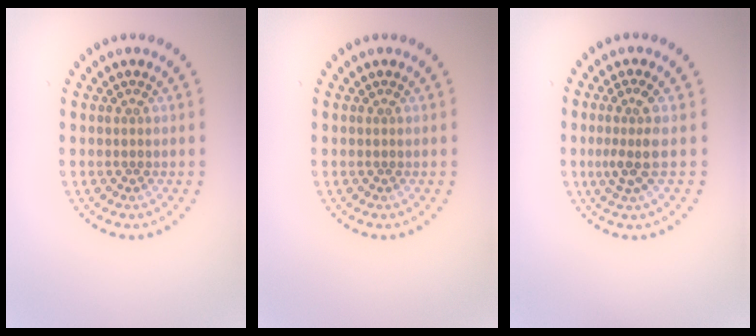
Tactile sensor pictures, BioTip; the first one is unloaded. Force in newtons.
{"total": 0.0}
{"total": 2.5, "press": 1.9, "slide": 1.7}